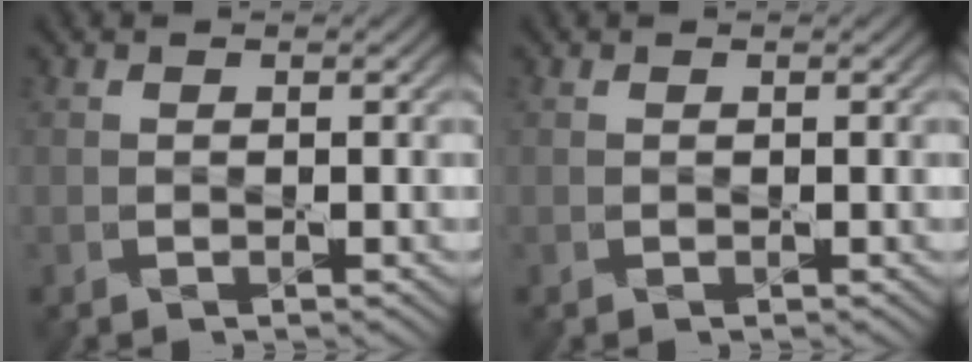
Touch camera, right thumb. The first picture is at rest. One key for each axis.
{"total": 0.0}